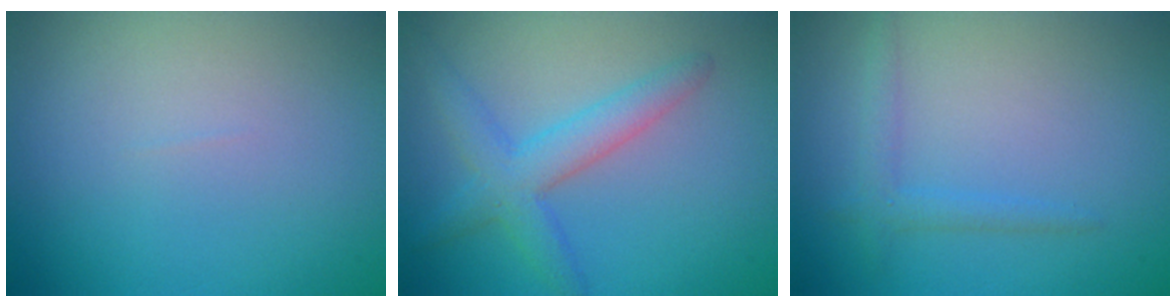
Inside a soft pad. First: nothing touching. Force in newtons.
{"total": 3.9, "press": 3.9, "slide": 0.1}
{"total": 1.7, "press": 1.7, "slide": 0.1}